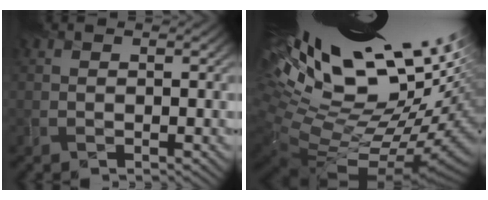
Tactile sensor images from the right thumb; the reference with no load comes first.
{"total": 20.1, "force": [6.3, 9.8, 16.4], "torque": [-0.316, -0.003, 0.164]}